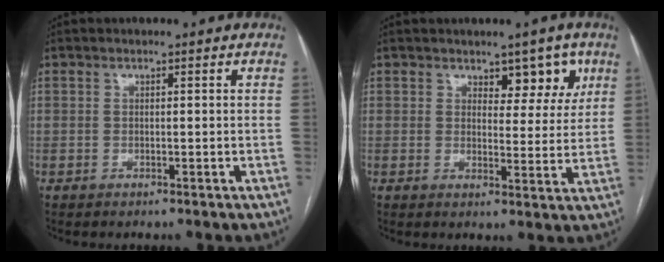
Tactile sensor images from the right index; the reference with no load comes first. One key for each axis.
{"total": 5.2, "fx": 3.3, "fy": 2.8, "fz": 2.9, "tx": -0.017, "ty": 0.001, "tz": 0.043}